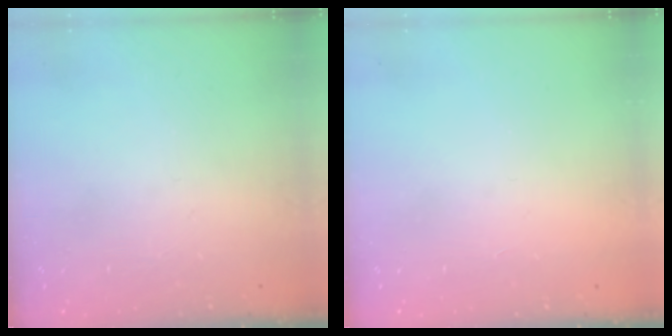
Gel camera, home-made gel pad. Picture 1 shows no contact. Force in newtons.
{"total": 1.5, "press": 1.5, "slide": 0.1}